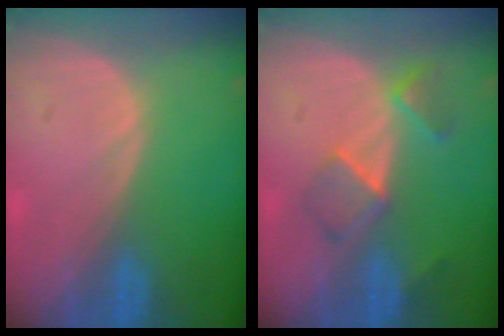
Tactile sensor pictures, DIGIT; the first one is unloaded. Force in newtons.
{"total": 5.6, "press": 4.9, "slide": 2.7}